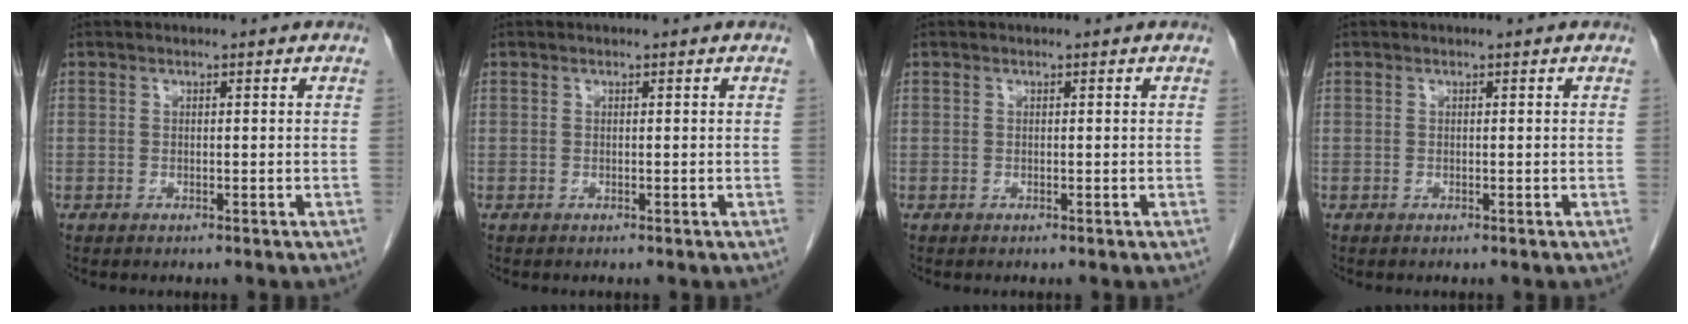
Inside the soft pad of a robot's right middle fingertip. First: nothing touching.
{"total": 0.0}
{"total": 0.0}
{"total": 0.0}